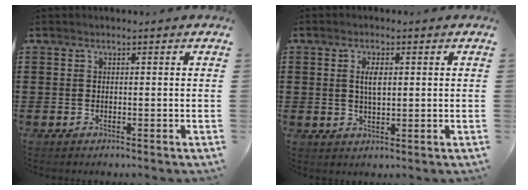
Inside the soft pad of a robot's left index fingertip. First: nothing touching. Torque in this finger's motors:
{"motor_torque": [0.97, -0.17, 0.17, 0.07]}